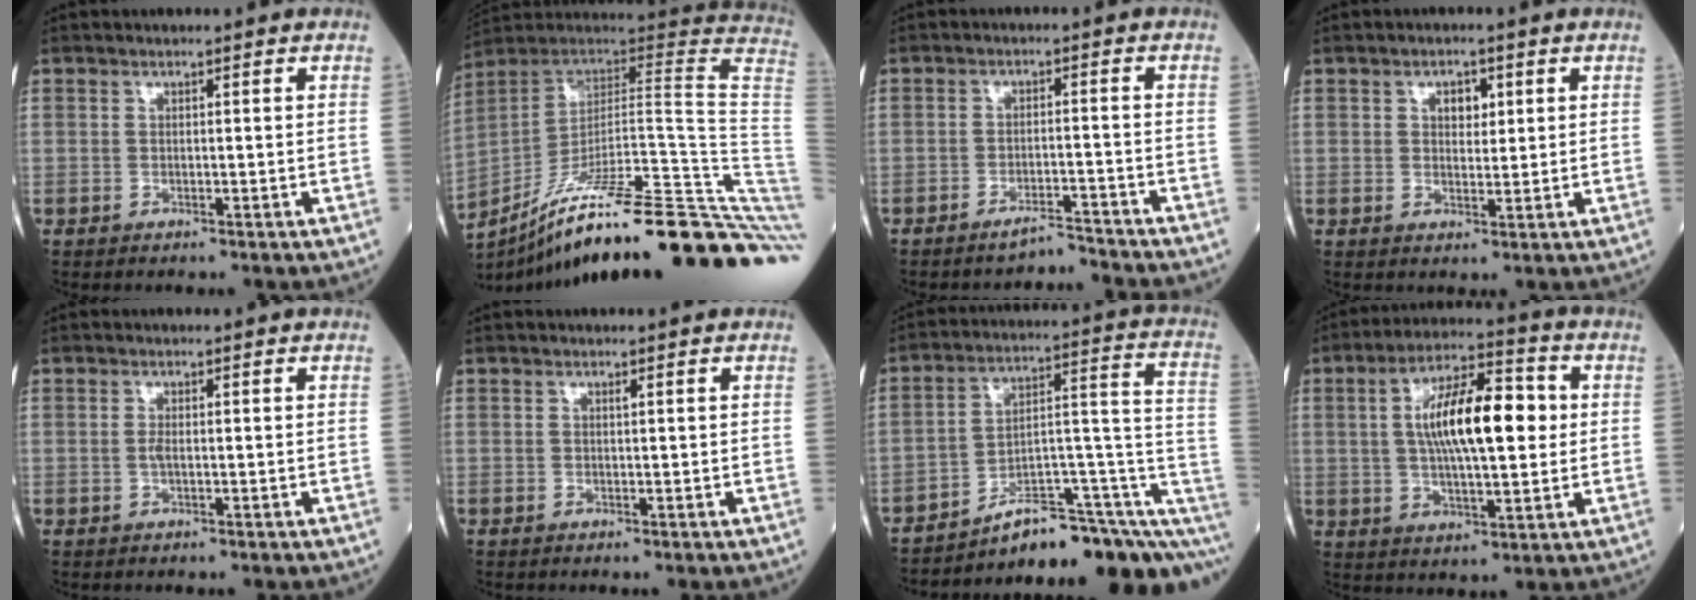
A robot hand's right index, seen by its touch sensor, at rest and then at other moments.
{"total": 34.4, "force": [-23.3, 0.9, 25.3], "torque": [-0.228, -0.018, -0.341]}
{"total": 3.3, "force": [-3.3, -0.6, -0.1], "torque": [0.006, -0.010, -0.052]}
{"total": 2.9, "force": [1.1, 1.7, 2.0], "torque": [-0.026, 0.003, 0.017]}
{"total": 0.0}
{"total": 0.0}
{"total": 17.6, "force": [-12.9, 4.7, 11.0], "torque": [-0.079, 0.081, -0.176]}
{"total": 13.9, "force": [1.9, 3.9, 13.2], "torque": [-0.233, 0.025, 0.028]}